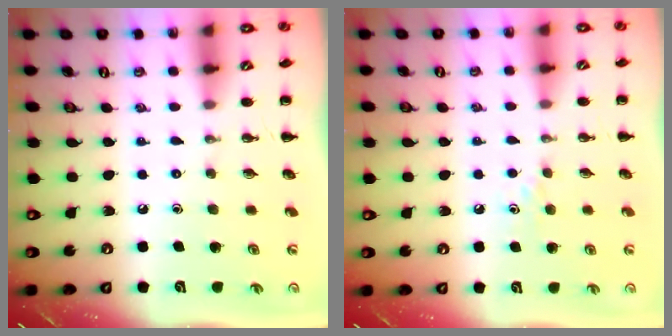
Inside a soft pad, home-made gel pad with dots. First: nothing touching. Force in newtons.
{"total": 3.4, "press": 3.2, "slide": 1.3}